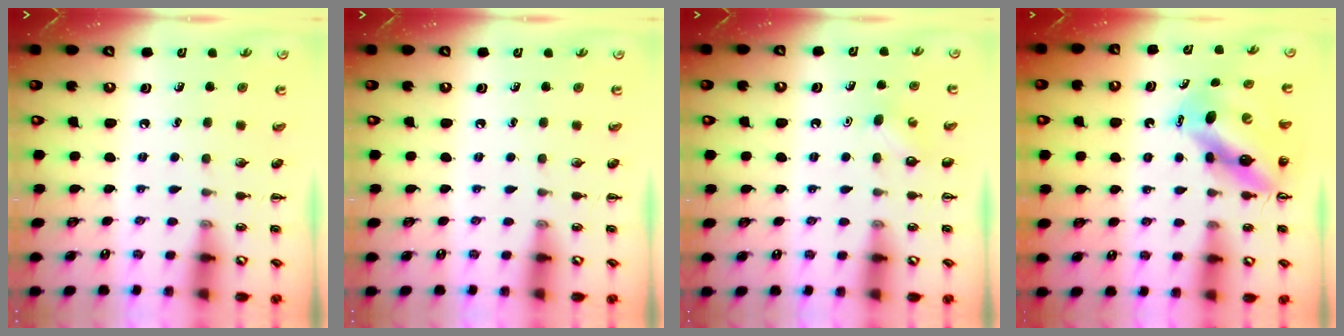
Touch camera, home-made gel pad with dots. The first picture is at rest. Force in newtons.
{"total": 0.0}
{"total": 2.8, "press": 2.7, "slide": 0.8}
{"total": 11.6, "press": 10.9, "slide": 3.8}